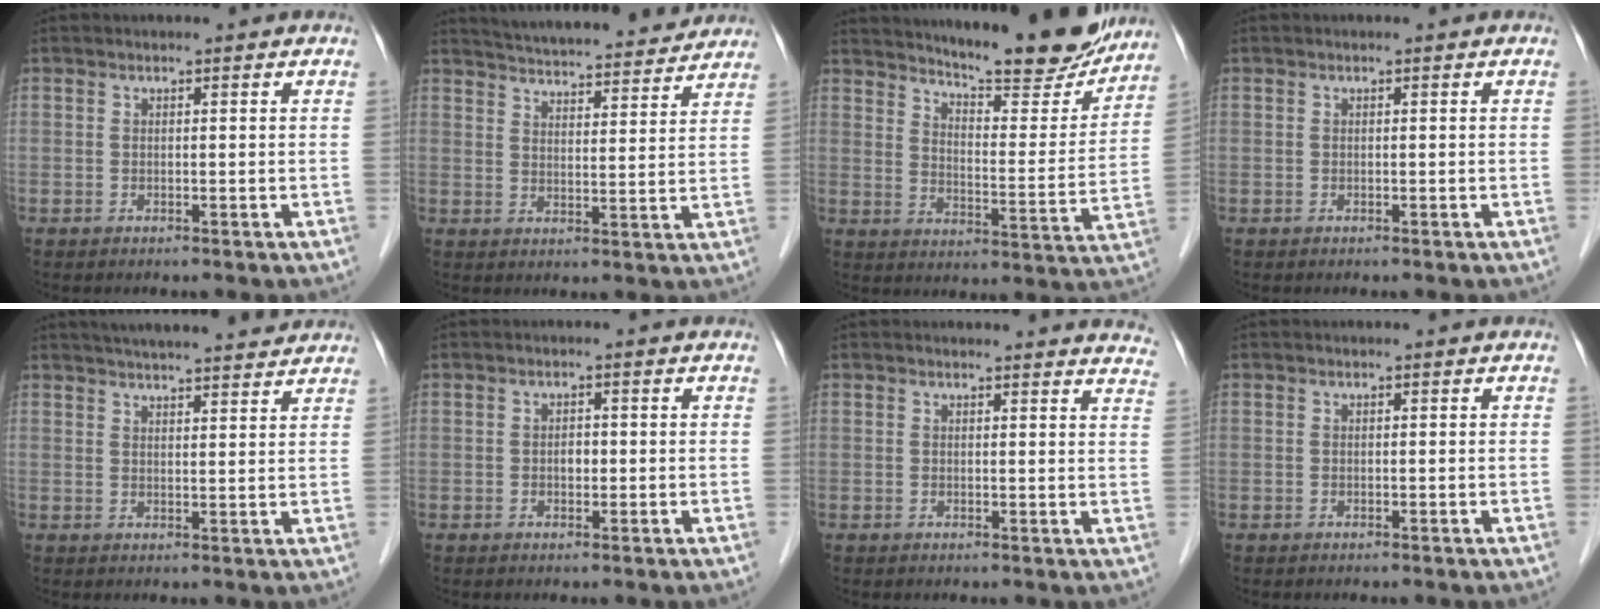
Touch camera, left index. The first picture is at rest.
{"total": 18.3, "force": [17.2, 2.5, 5.8], "torque": [-0.086, 0.012, 0.231]}
{"total": 18.5, "force": [16.7, 2.3, 7.5], "torque": [-0.108, -0.042, 0.222]}
{"total": 0.0}
{"total": 14.2, "force": [12.9, 1.7, 5.7], "torque": [-0.086, 0.025, 0.170]}
{"total": 1.3, "force": [-0.3, 0.9, 0.9], "torque": [-0.015, 0.001, -0.005]}
{"total": 11.9, "force": [11.6, 1.5, 1.8], "torque": [0.012, -0.048, 0.092]}
{"total": 0.0}